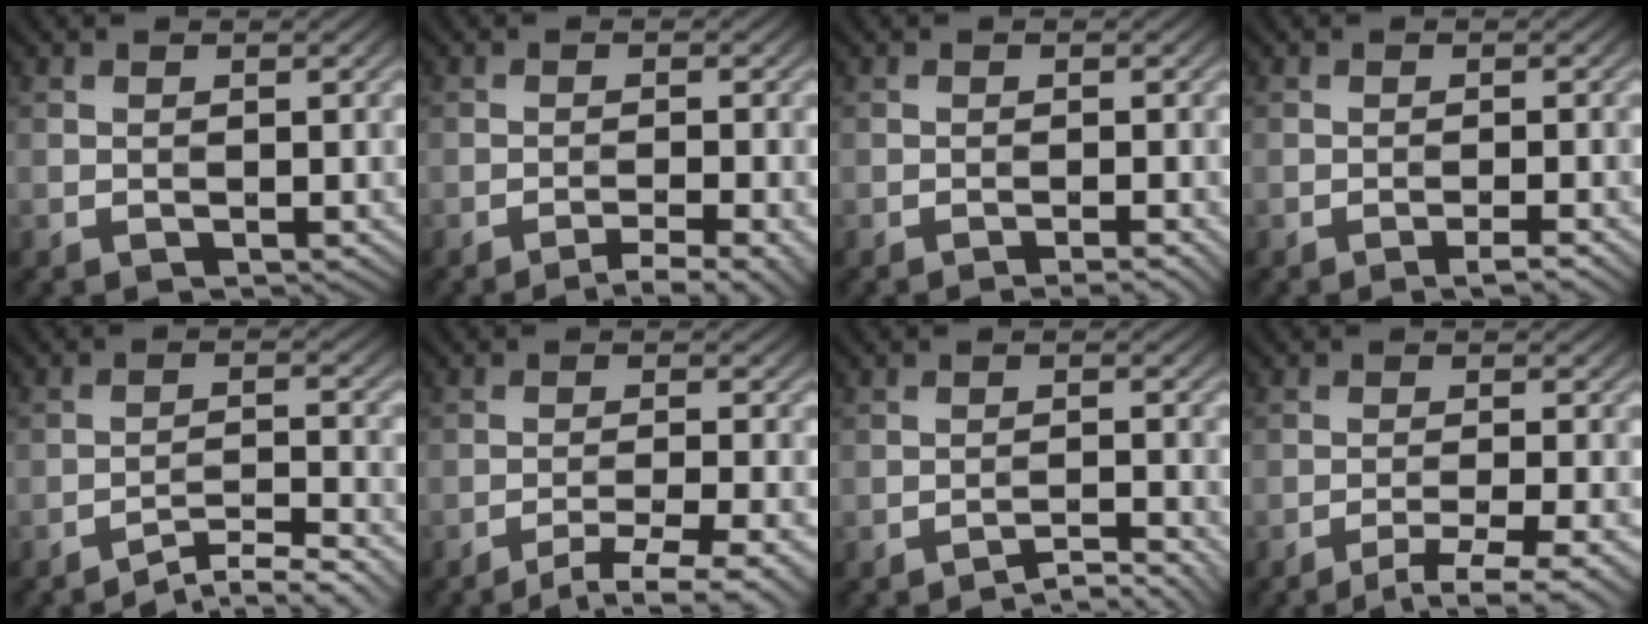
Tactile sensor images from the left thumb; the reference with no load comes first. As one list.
[{"total": 4.0, "force": [-2.7, 0.6, 2.8], "torque": [-0.040, 0.010, -0.046]}, {"total": 1.5, "force": [-1.0, 0.2, 1.1], "torque": [-0.008, 0.006, -0.018]}, {"total": 1.6, "force": [-1.1, 0.0, 1.1], "torque": [-0.013, 0.008, -0.021]}, {"total": 5.6, "force": [-4.9, 0.7, 2.6], "torque": [-0.043, 0.014, -0.080]}, {"total": 5.2, "force": [-3.5, 0.8, 3.7], "torque": [-0.064, 0.006, -0.059]}, {"total": 2.9, "force": [-2.6, 0.2, 1.2], "torque": [-0.008, 0.012, -0.046]}, {"total": 4.4, "force": [-2.8, 0.7, 3.3], "torque": [-0.056, 0.004, -0.048]}]